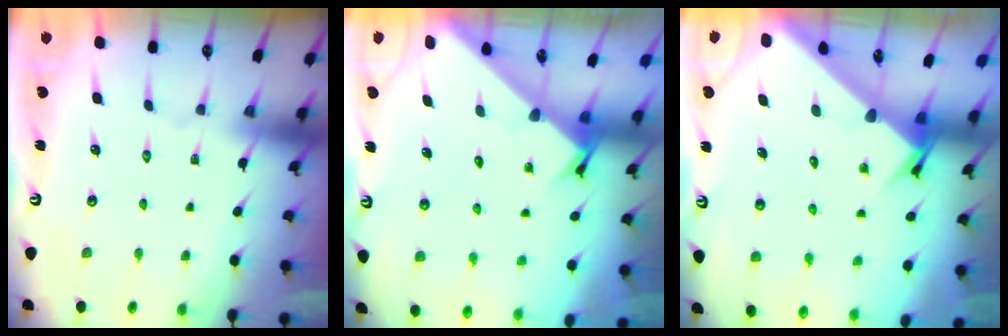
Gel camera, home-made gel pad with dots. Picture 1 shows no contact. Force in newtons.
{"total": 2.3, "press": 2.3, "slide": 0.2}
{"total": 3.1, "press": 3.1, "slide": 0.3}